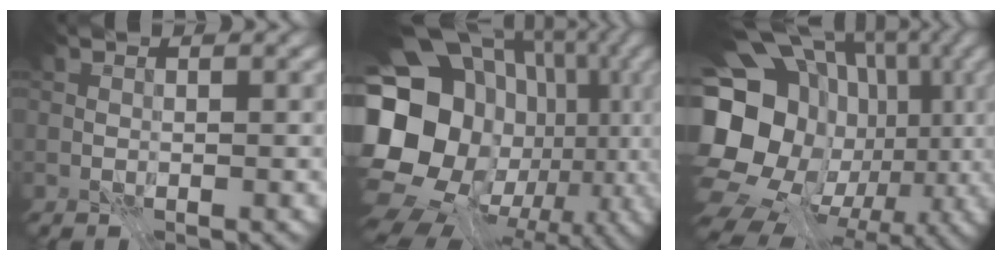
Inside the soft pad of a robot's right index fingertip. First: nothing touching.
{"total": 22.8, "force": [-2.1, 19.4, 11.9], "torque": [-0.259, 0.014, -0.059]}
{"total": 24.0, "force": [-1.1, 21.4, 10.8], "torque": [-0.254, 0.019, -0.030]}